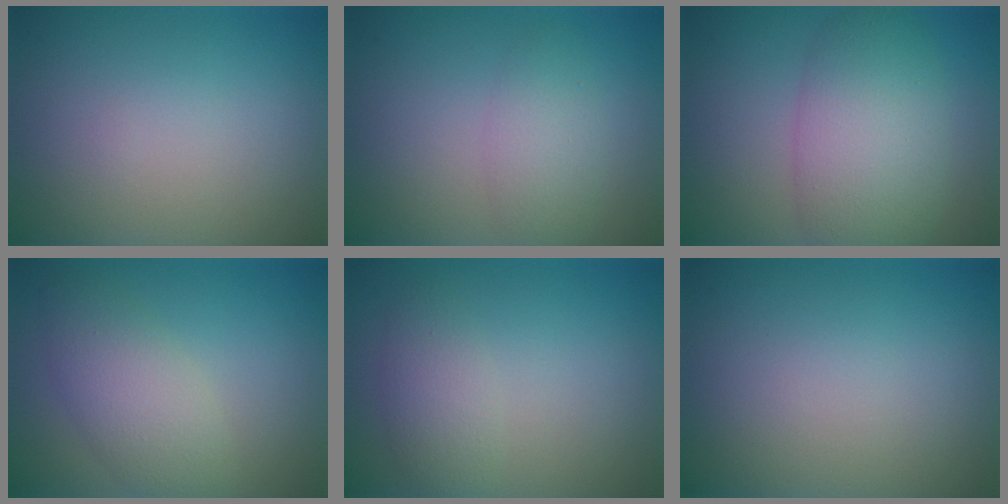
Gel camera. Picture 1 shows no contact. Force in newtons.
{"total": 2.7, "press": 2.7, "slide": 0.2}
{"total": 7.3, "press": 7.3, "slide": 0.5}
{"total": 4.3, "press": 4.3, "slide": 0.3}
{"total": 2.6, "press": 2.6, "slide": 0.1}
{"total": 0.0}